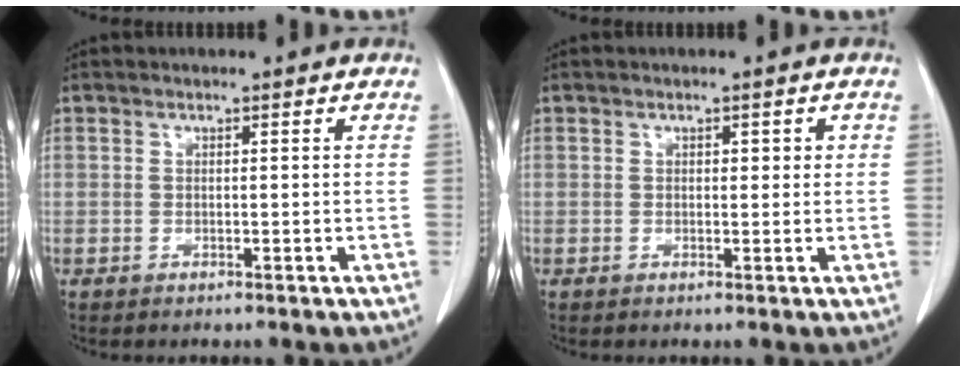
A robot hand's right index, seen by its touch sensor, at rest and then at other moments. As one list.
[{"total": 1.6, "force": [0.4, 0.9, 1.2], "torque": [-0.014, 0.006, 0.004]}]